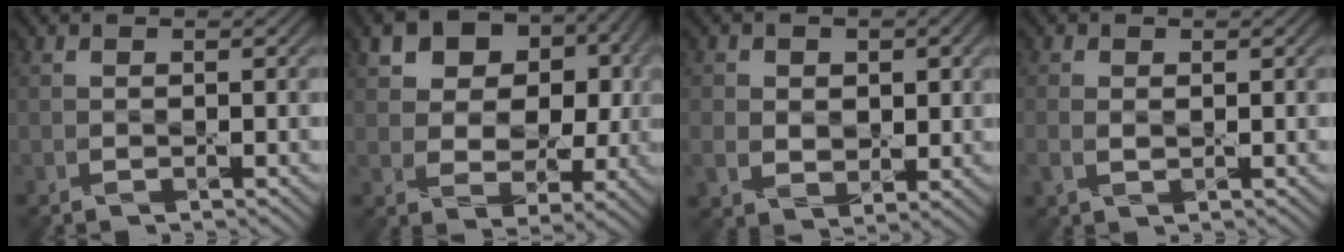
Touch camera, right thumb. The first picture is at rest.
{"total": 12.9, "force": [4.4, 8.9, 8.3], "torque": [-0.153, 0.004, 0.074]}
{"total": 5.1, "force": [0.9, 4.4, 2.5], "torque": [-0.068, -0.004, 0.012]}
{"total": 1.9, "force": [0.0, 1.3, 1.4], "torque": [-0.039, -0.003, 0.003]}